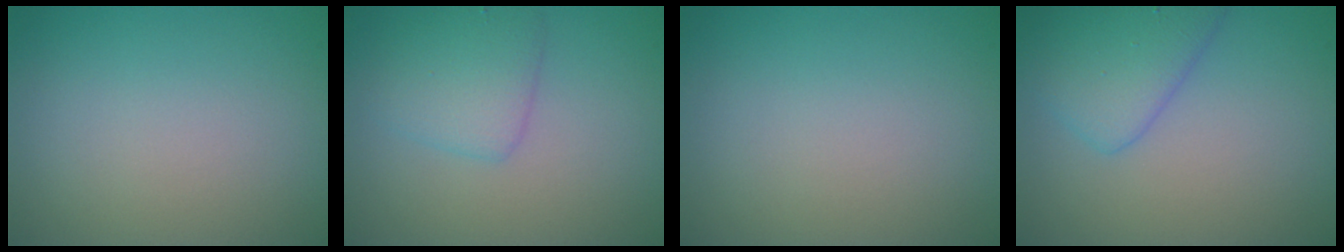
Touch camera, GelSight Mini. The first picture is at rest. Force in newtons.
{"total": 2.9, "press": 2.9, "slide": 0.1}
{"total": 0.0}
{"total": 3.9, "press": 3.9, "slide": 0.2}